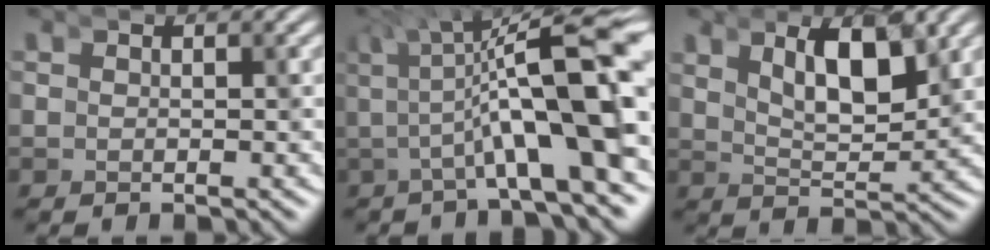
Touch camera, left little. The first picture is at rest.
{"total": 7.7, "force": [-1.9, 2.3, 7.1], "torque": [-0.098, -0.004, -0.034]}
{"total": 5.7, "force": [0.8, 3.0, 4.8], "torque": [-0.079, -0.010, 0.012]}